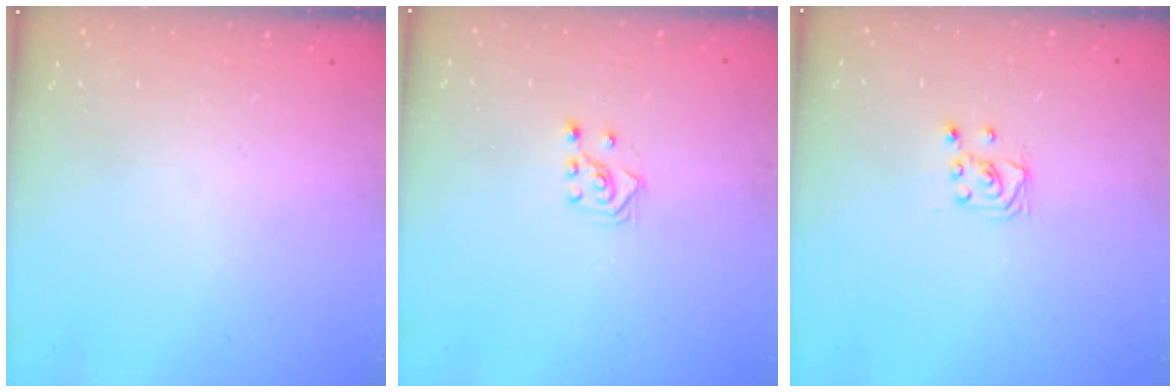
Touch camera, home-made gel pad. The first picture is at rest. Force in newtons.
{"total": 3.1, "press": 3.0, "slide": 0.7}
{"total": 2.0, "press": 2.0, "slide": 0.2}